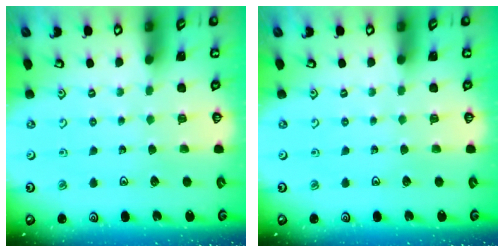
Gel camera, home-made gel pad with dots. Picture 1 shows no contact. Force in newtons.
{"total": 0.0}